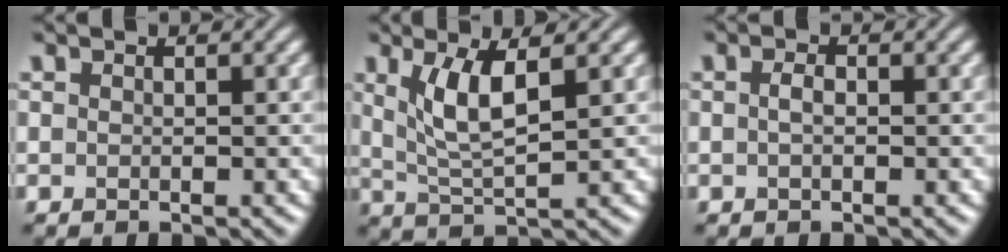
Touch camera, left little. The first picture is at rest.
{"total": 4.5, "force": [1.5, 1.3, 4.0], "torque": [-0.084, -0.005, 0.033]}
{"total": 1.1, "force": [-0.1, 0.6, 0.9], "torque": [-0.021, 0.002, -0.003]}